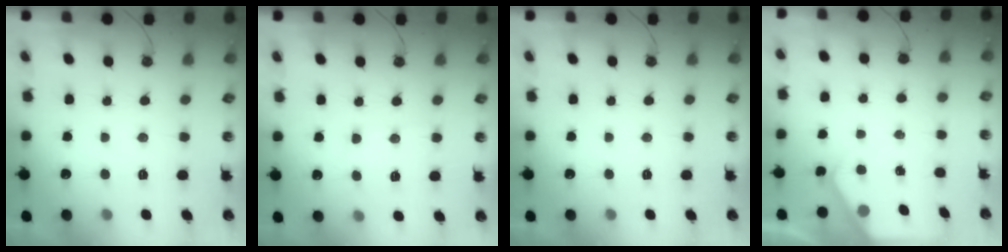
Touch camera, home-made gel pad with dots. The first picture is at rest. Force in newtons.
{"total": 7.9, "press": 7.9, "slide": 0.6}
{"total": 0.0}
{"total": 2.2, "press": 2.2, "slide": 0.3}